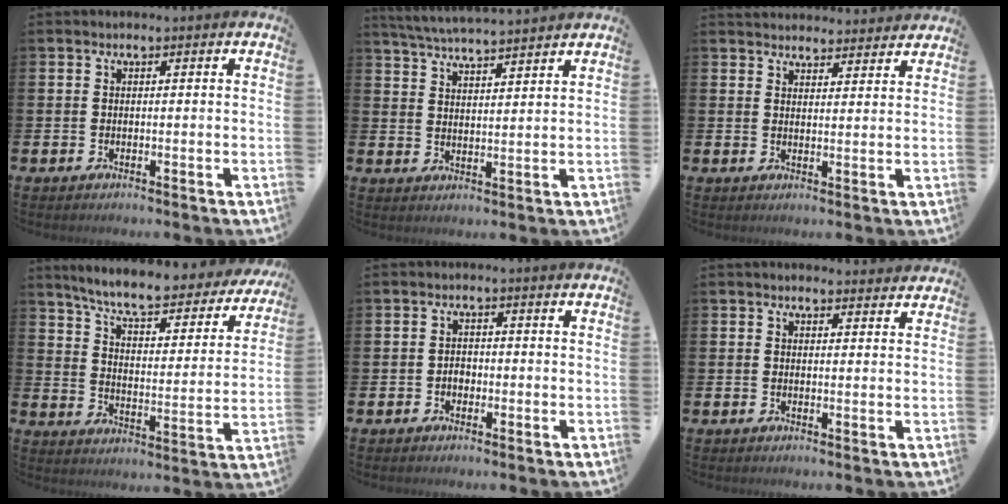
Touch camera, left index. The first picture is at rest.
{"total": 5.0, "force": [5.0, -0.1, 0.8], "torque": [-0.033, -0.027, 0.088]}
{"total": 3.7, "force": [3.6, 0.7, -0.1], "torque": [-0.003, -0.019, 0.067]}
{"total": 7.7, "force": [6.9, 1.1, 3.1], "torque": [-0.086, -0.052, 0.114]}
{"total": 1.6, "force": [-0.5, 1.3, 0.8], "torque": [0.000, -0.002, -0.016]}
{"total": 1.7, "force": [1.7, 0.4, 0.2], "torque": [0.005, -0.006, 0.028]}